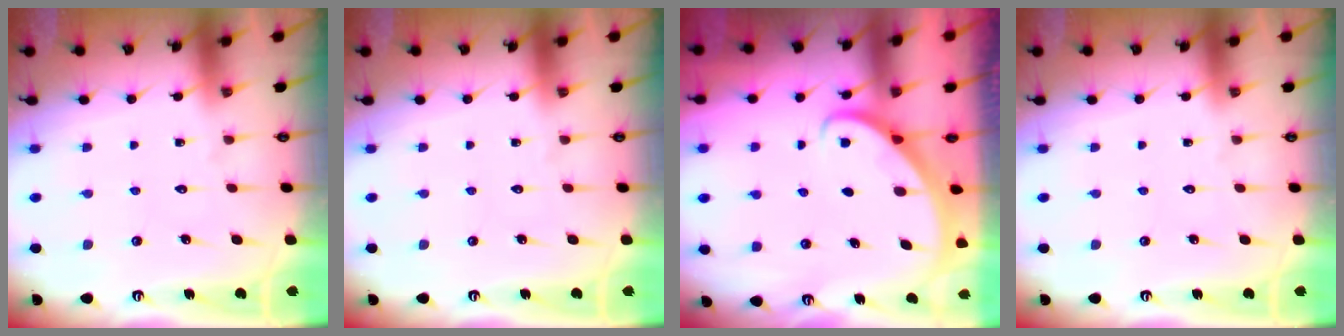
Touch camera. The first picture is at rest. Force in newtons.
{"total": 0.0}
{"total": 2.8, "press": 2.8, "slide": 0.2}
{"total": 0.0}